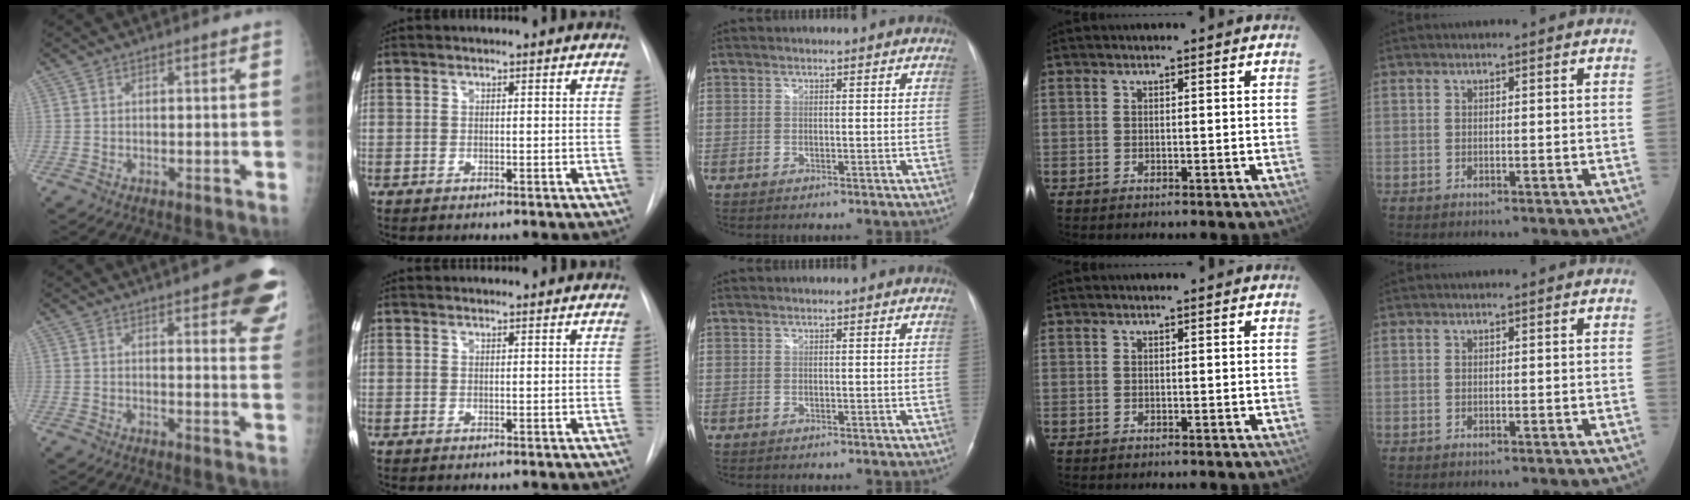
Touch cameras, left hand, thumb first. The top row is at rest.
{"thumb": {"total": 16.3, "force": [9.3, 4.6, 12.5], "torque": [-0.128, -0.033, 0.102]}, "index": {"total": 7.4, "force": [7.1, 1.3, 1.6], "torque": [-0.029, 0.031, 0.106]}}